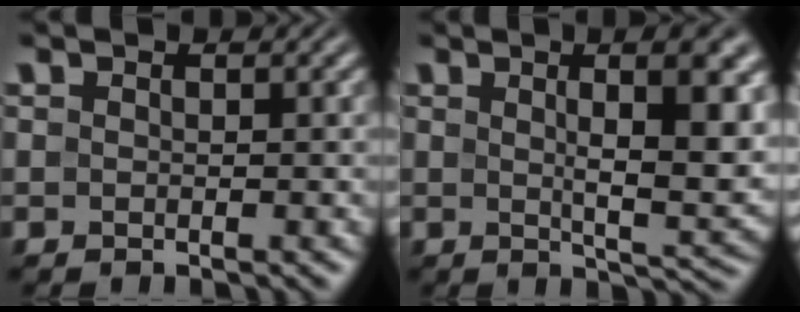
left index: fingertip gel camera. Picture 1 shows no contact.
{"total": 10.4, "force": [2.3, 3.1, 9.6], "torque": [-0.110, 0.004, 0.023]}